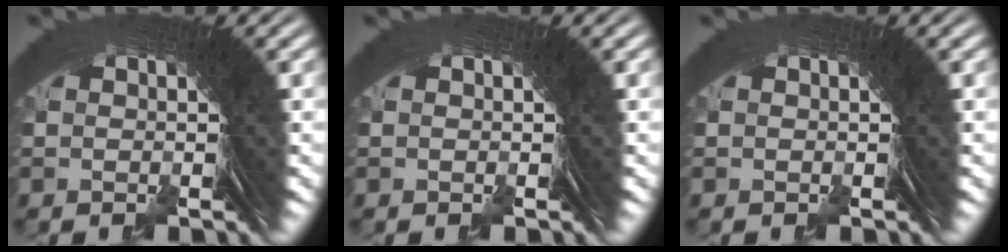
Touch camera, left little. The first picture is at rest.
{"total": 0.0}
{"total": 0.0}